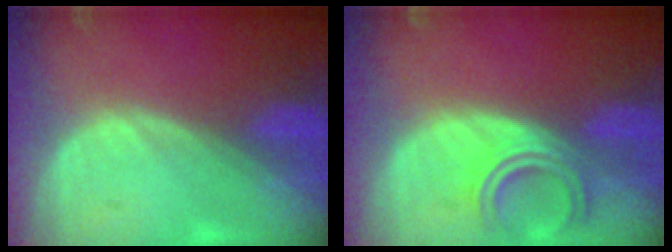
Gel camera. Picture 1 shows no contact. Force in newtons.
{"total": 5.6, "press": 5.1, "slide": 2.2}